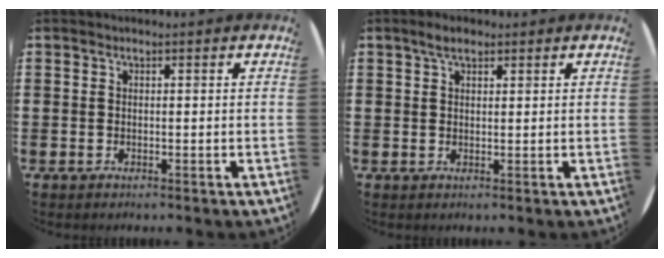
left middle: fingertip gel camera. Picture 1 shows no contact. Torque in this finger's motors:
{"motor_torque": [0.64, -0.24, -0.04, 0.00]}